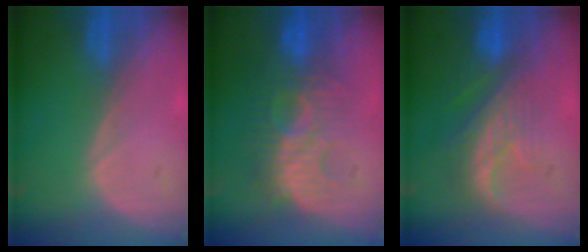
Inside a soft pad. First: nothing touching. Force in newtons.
{"total": 9.0, "press": 8.9, "slide": 1.6}
{"total": 7.9, "press": 7.2, "slide": 3.4}